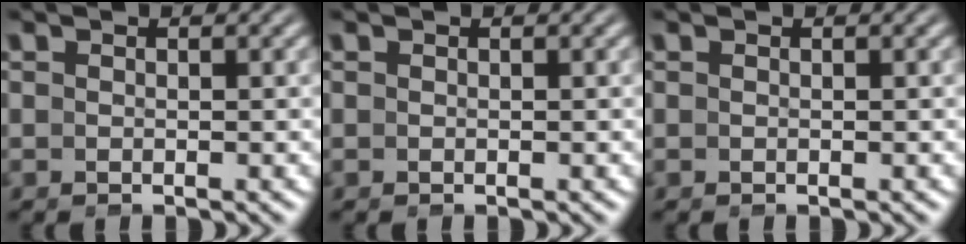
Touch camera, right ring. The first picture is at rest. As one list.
[{"total": 0.0}, {"total": 0.0}]